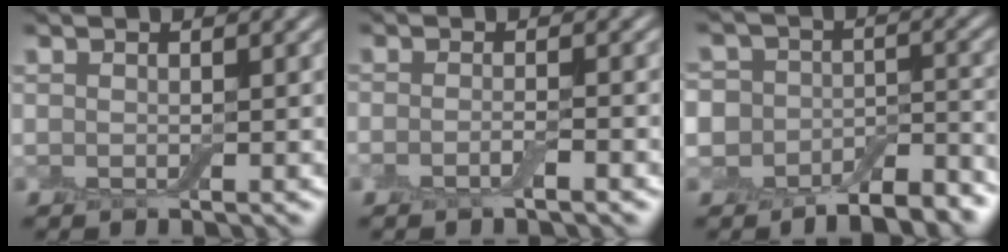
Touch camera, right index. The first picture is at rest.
{"total": 1.3, "force": [-0.9, 0.0, 0.9], "torque": [-0.018, -0.003, -0.017]}
{"total": 12.3, "force": [-8.6, 7.7, 4.3], "torque": [-0.040, -0.016, -0.134]}